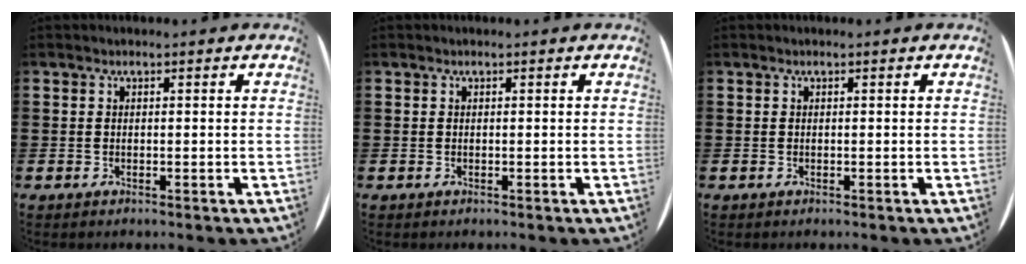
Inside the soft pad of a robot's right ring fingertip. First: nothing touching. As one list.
[{"total": 0.0}, {"total": 0.0}]